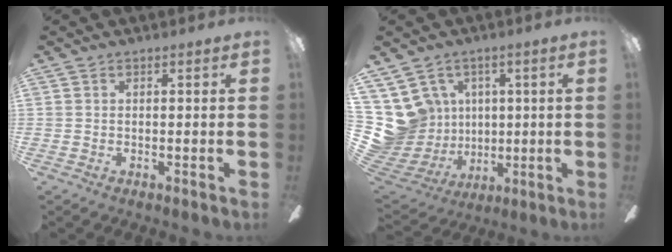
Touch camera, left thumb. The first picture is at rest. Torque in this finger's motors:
{"motor_torque": [0.38, -0.23, -0.85, -0.31, -0.04]}